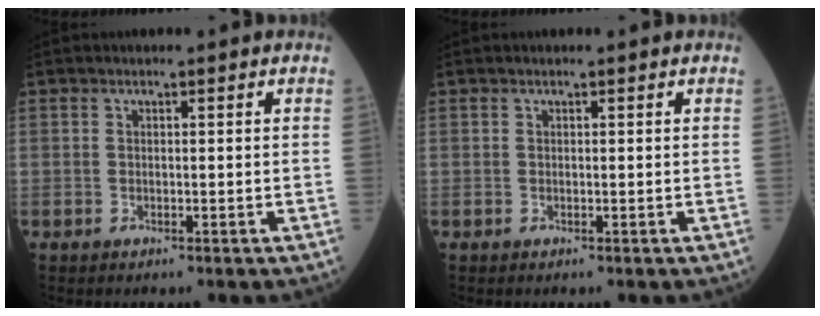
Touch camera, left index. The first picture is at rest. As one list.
[{"total": 0.0}]